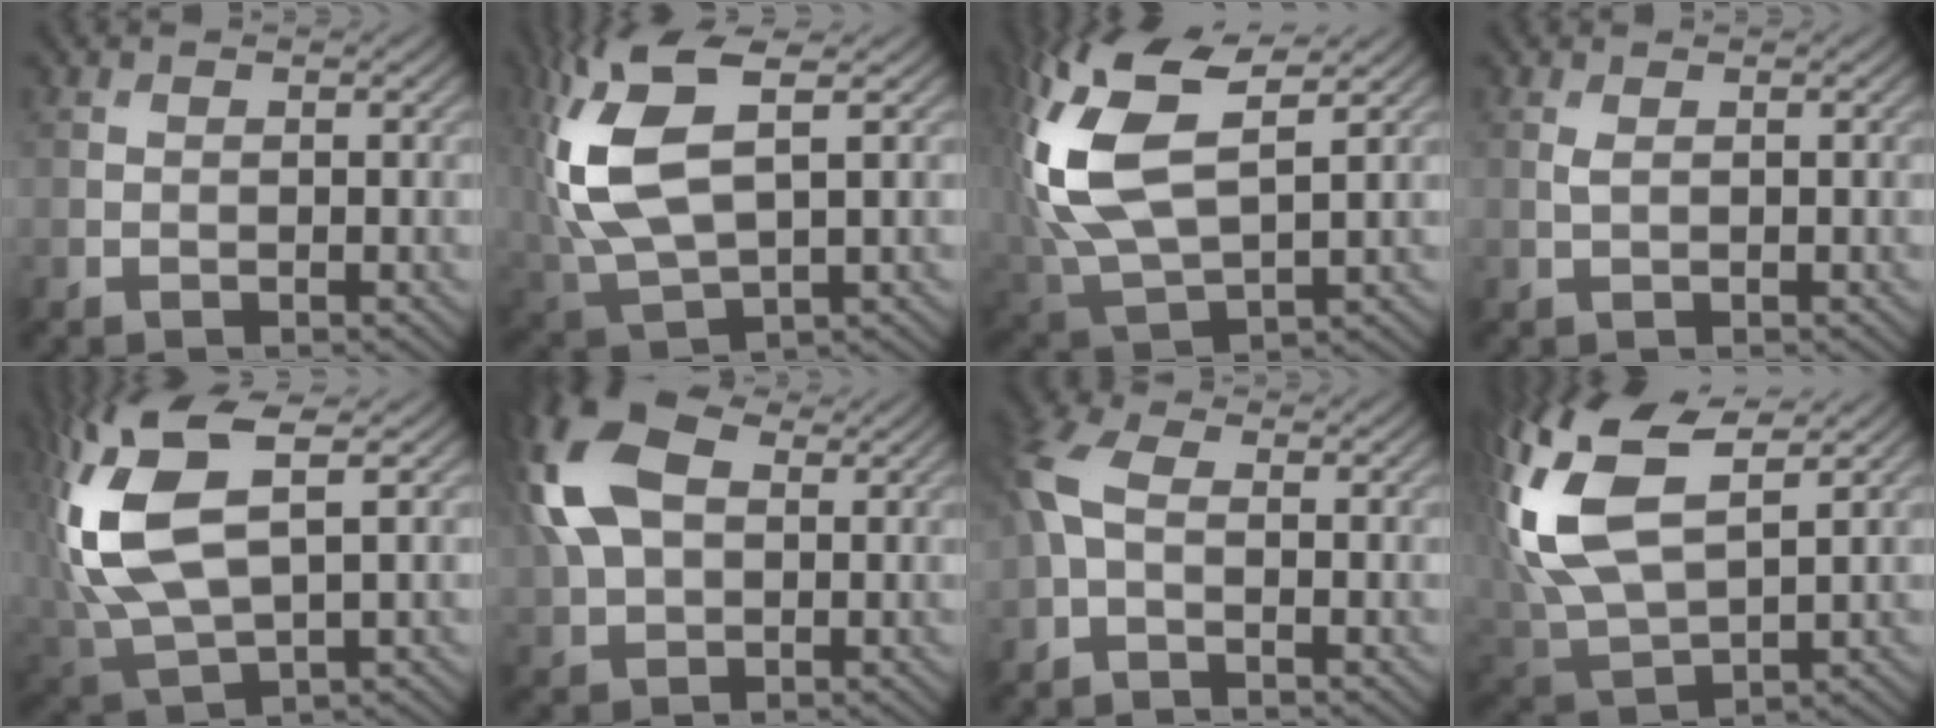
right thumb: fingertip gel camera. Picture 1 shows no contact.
{"total": 13.1, "force": [2.7, 5.9, 11.3], "torque": [-0.279, 0.007, 0.060]}
{"total": 15.6, "force": [3.8, 8.1, 12.7], "torque": [-0.315, 0.007, 0.082]}
{"total": 0.7, "force": [0.3, 0.2, 0.6], "torque": [-0.017, 0.002, 0.007]}
{"total": 14.4, "force": [3.2, 6.9, 12.2], "torque": [-0.306, 0.006, 0.072]}
{"total": 13.3, "force": [4.1, 8.1, 9.8], "torque": [-0.256, 0.029, 0.073]}
{"total": 5.1, "force": [-0.2, 2.8, 4.2], "torque": [-0.118, 0.013, -0.017]}
{"total": 15.4, "force": [5.2, 8.3, 12.0], "torque": [-0.296, 0.016, 0.107]}